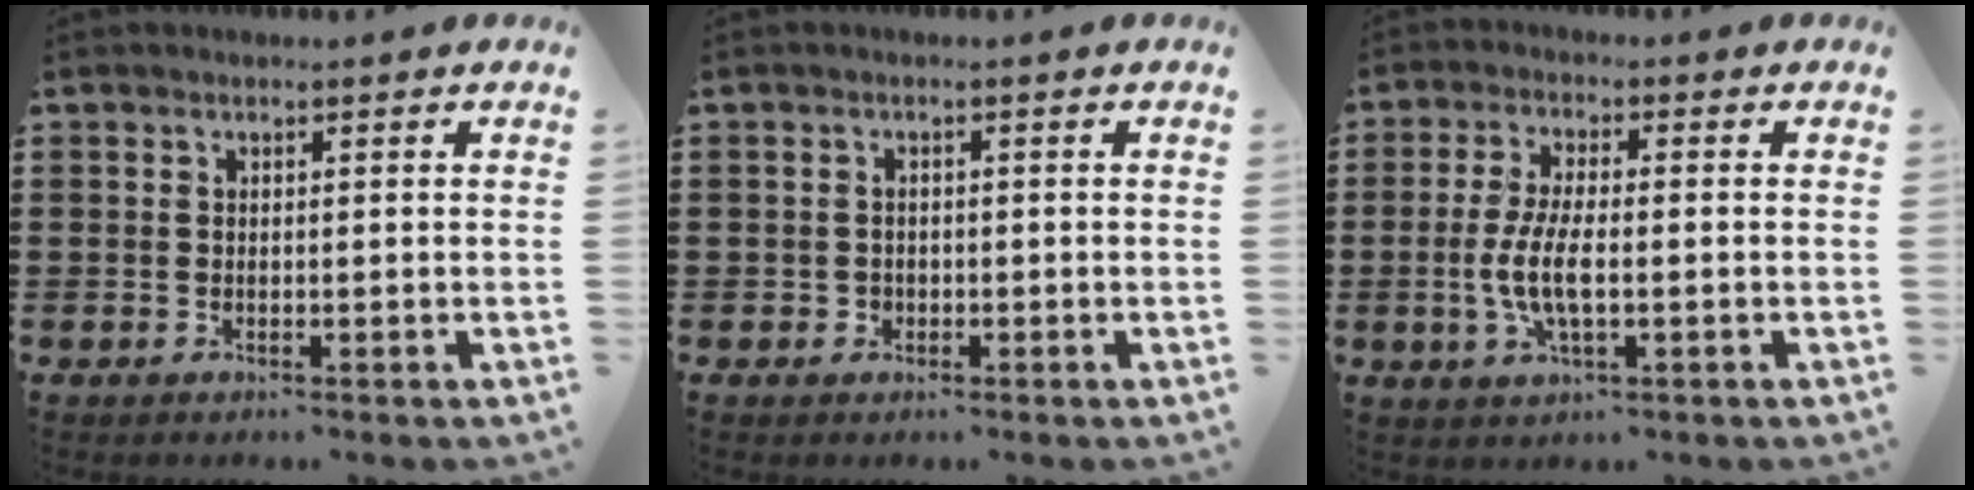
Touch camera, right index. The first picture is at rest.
{"total": 1.1, "force": [-0.4, 1.0, 0.2], "torque": [-0.007, 0.004, -0.011]}
{"total": 6.5, "force": [-1.1, 2.3, 5.9], "torque": [-0.130, -0.003, -0.027]}